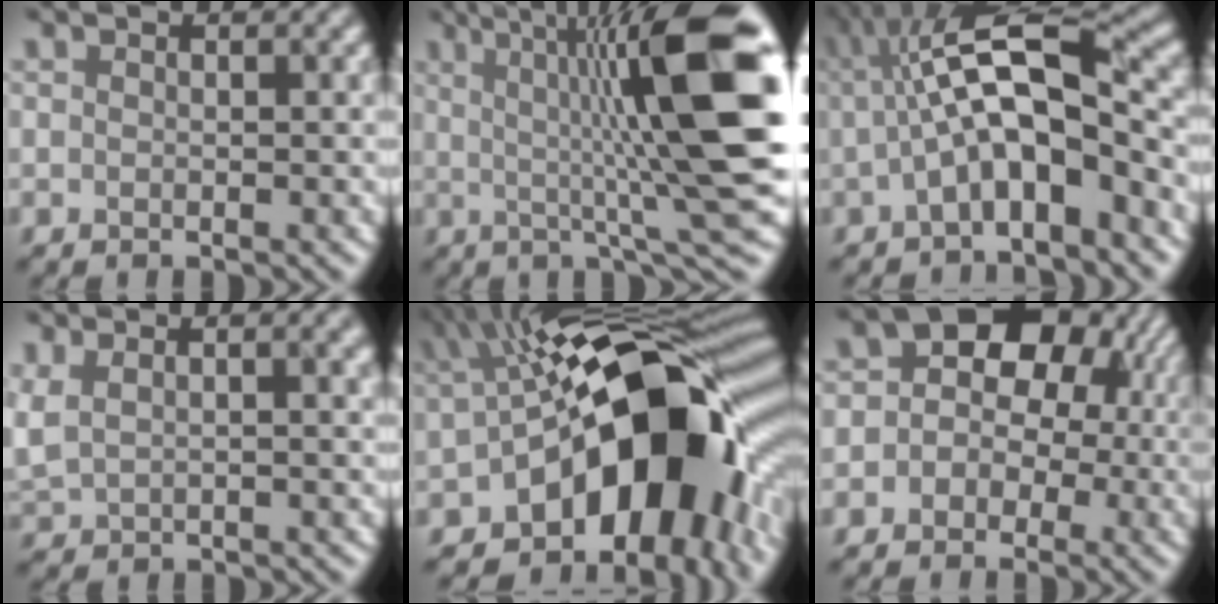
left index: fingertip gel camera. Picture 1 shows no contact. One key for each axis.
{"total": 14.0, "fx": 2.1, "fy": 2.7, "fz": 13.6, "tx": -0.174, "ty": 0.010, "tz": 0.026}
{"total": 8.4, "fx": -0.9, "fy": 2.9, "fz": 7.8, "tx": -0.129, "ty": 0.015, "tz": -0.025}
{"total": 6.8, "fx": 3.2, "fy": 3.3, "fz": 5.0, "tx": -0.105, "ty": 0.025, "tz": 0.052}
{"total": 17.3, "fx": -2.9, "fy": 9.1, "fz": 14.4, "tx": -0.175, "ty": 0.023, "tz": -0.058}
{"total": 10.9, "fx": 1.6, "fy": 9.0, "fz": 5.9, "tx": -0.036, "ty": 0.040, "tz": -0.028}